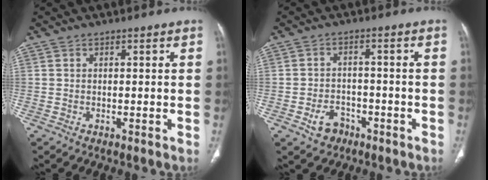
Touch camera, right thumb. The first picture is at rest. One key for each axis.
{"total": 4.8, "fx": -2.6, "fy": 3.6, "fz": 2.0, "tx": -0.021, "ty": 0.026, "tz": -0.035}